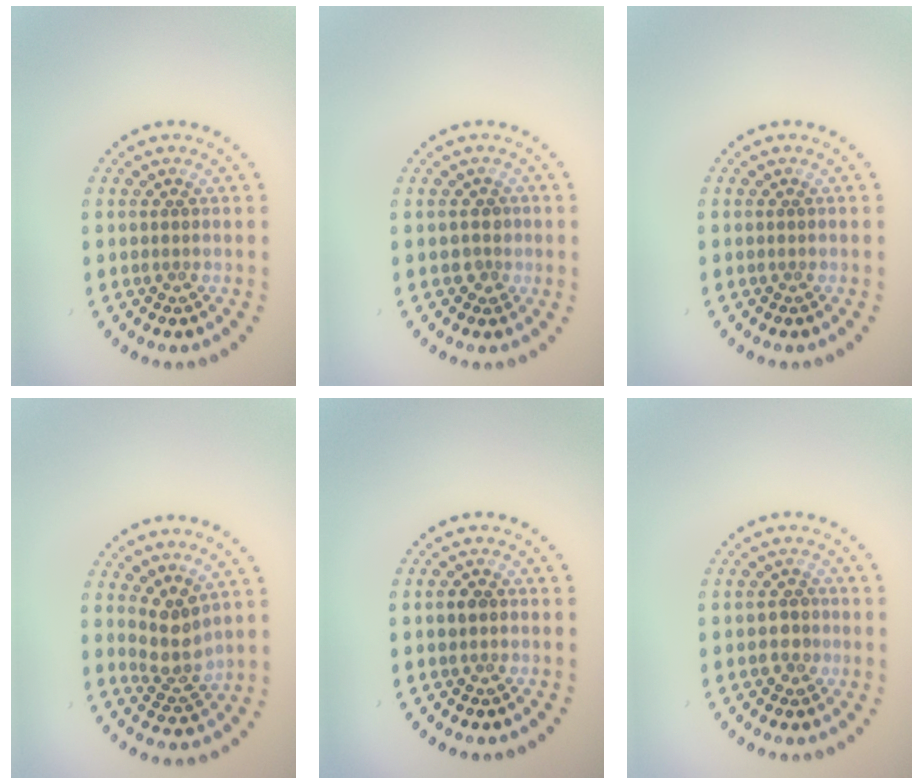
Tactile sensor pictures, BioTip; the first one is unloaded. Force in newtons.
{"total": 1.5, "press": 1.3, "slide": 0.8}
{"total": 0.0}
{"total": 3.0, "press": 2.3, "slide": 1.8}
{"total": 1.2, "press": 1.1, "slide": 0.4}
{"total": 1.7, "press": 1.6, "slide": 0.5}